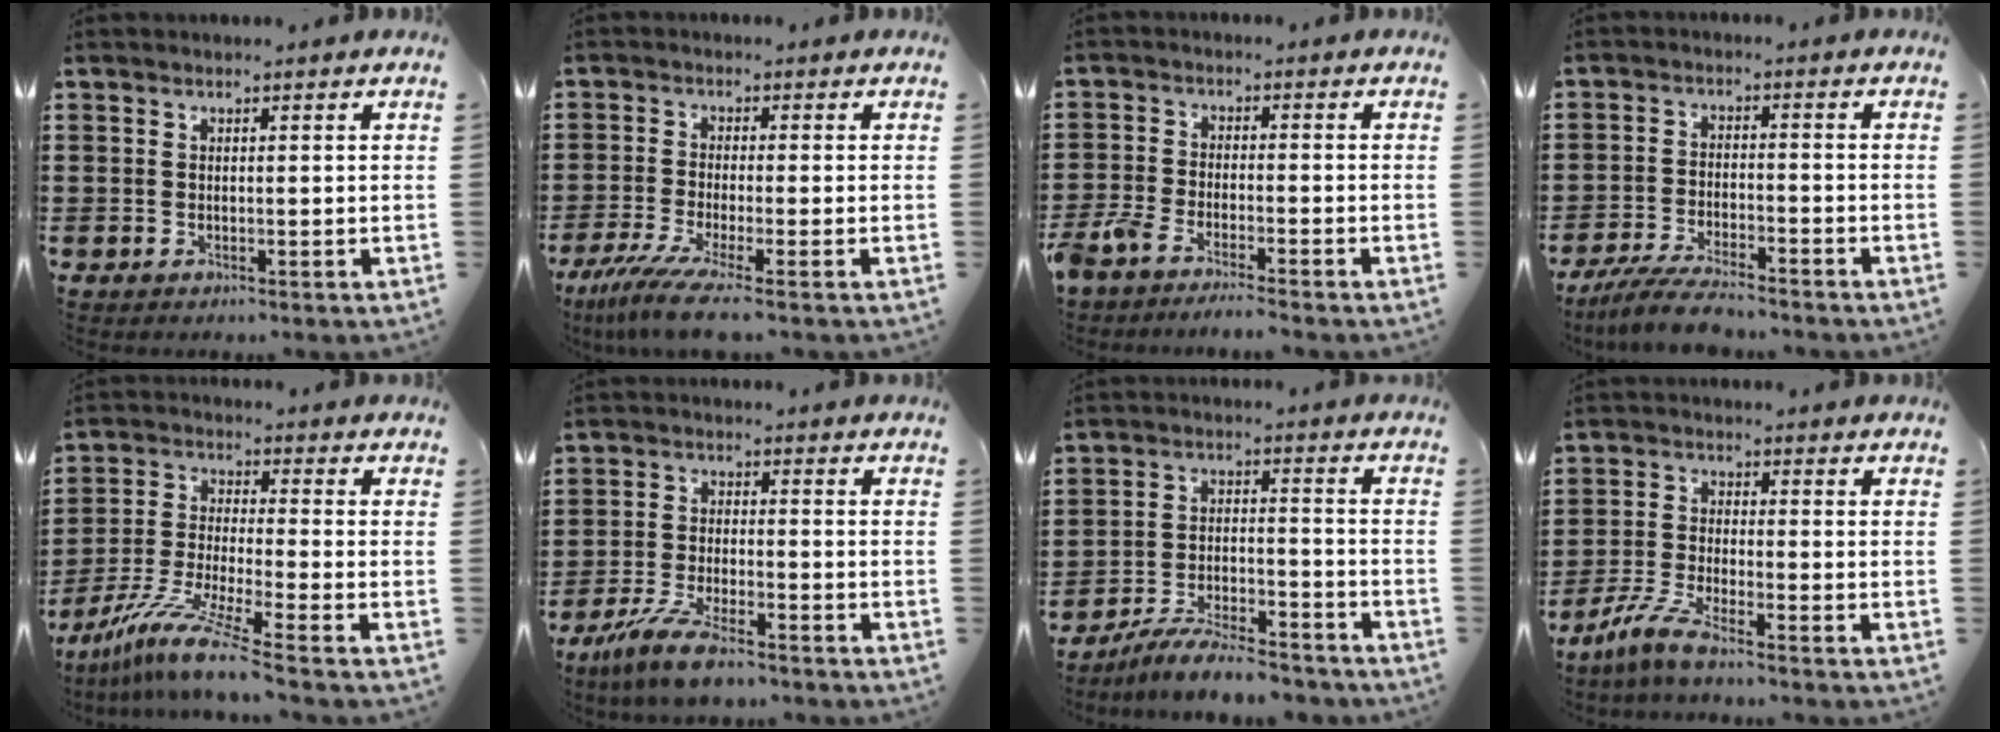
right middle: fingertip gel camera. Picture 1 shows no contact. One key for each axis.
{"total": 6.0, "fx": -4.1, "fy": 0.3, "fz": 4.4, "tx": -0.109, "ty": -0.028, "tz": -0.079}
{"total": 4.1, "fx": -3.8, "fy": 0.6, "fz": 1.4, "tx": -0.053, "ty": -0.008, "tz": -0.084}
{"total": 5.9, "fx": -5.3, "fy": 0.5, "fz": 2.5, "tx": -0.061, "ty": -0.010, "tz": -0.103}
{"total": 9.5, "fx": -7.5, "fy": 0.0, "fz": 5.9, "tx": -0.124, "ty": -0.009, "tz": -0.148}
{"total": 6.9, "fx": -5.6, "fy": 1.0, "fz": 3.8, "tx": -0.095, "ty": -0.011, "tz": -0.110}
{"total": 7.1, "fx": -6.7, "fy": 0.6, "fz": 2.4, "tx": -0.045, "ty": 0.005, "tz": -0.126}
{"total": 5.5, "fx": -4.5, "fy": 0.3, "fz": 3.1, "tx": -0.086, "ty": -0.017, "tz": -0.090}